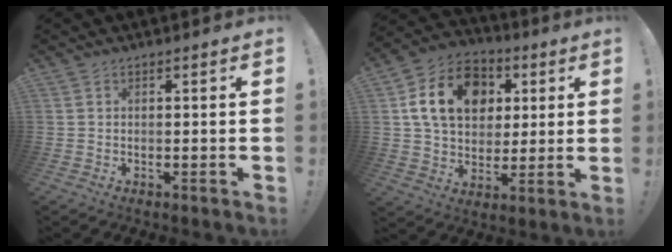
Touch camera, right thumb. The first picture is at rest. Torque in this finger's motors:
{"motor_torque": [1.64, 2.23, 0.67, -0.61, 0.09]}